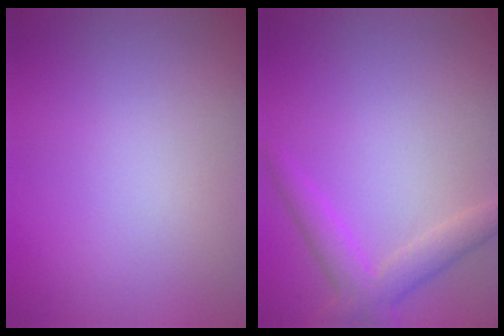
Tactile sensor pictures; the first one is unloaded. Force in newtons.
{"total": 3.1, "press": 3.1, "slide": 0.2}